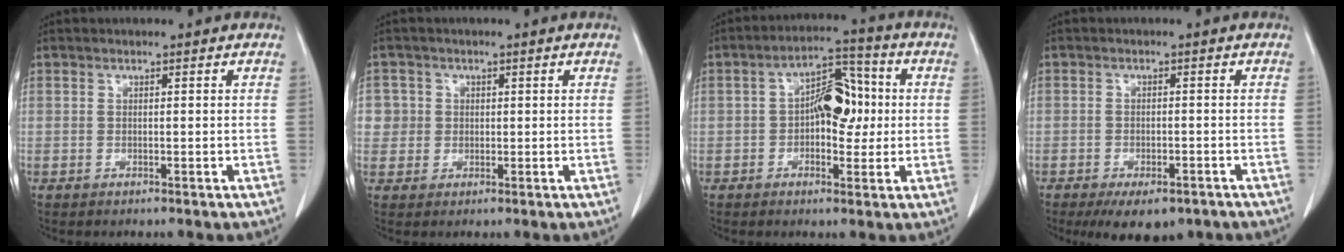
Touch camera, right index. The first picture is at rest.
{"total": 3.6, "force": [0.6, 3.5, -0.1], "torque": [0.020, 0.007, 0.010]}
{"total": 8.6, "force": [0.2, 4.5, 7.3], "torque": [-0.114, 0.029, 0.002]}
{"total": 7.2, "force": [-5.0, 3.6, 3.7], "torque": [-0.045, -0.001, -0.070]}